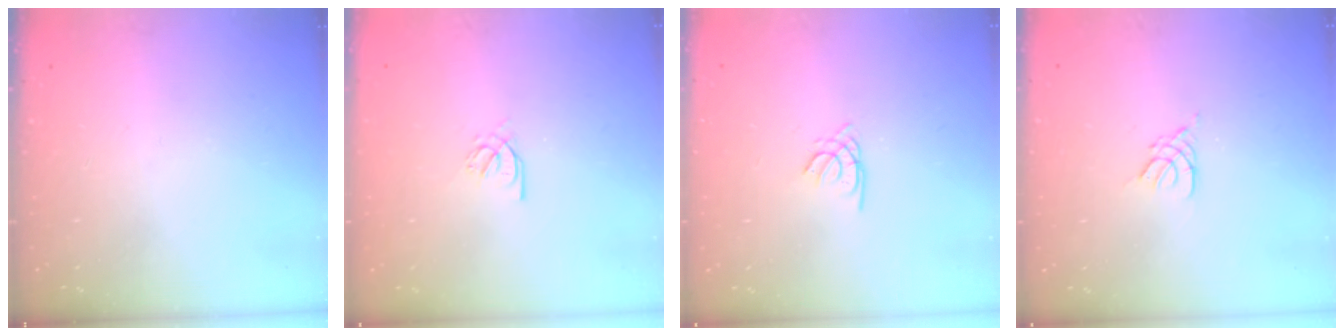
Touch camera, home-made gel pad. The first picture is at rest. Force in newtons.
{"total": 3.5, "press": 3.5, "slide": 0.2}
{"total": 1.2, "press": 1.1, "slide": 0.3}
{"total": 2.7, "press": 2.7, "slide": 0.5}